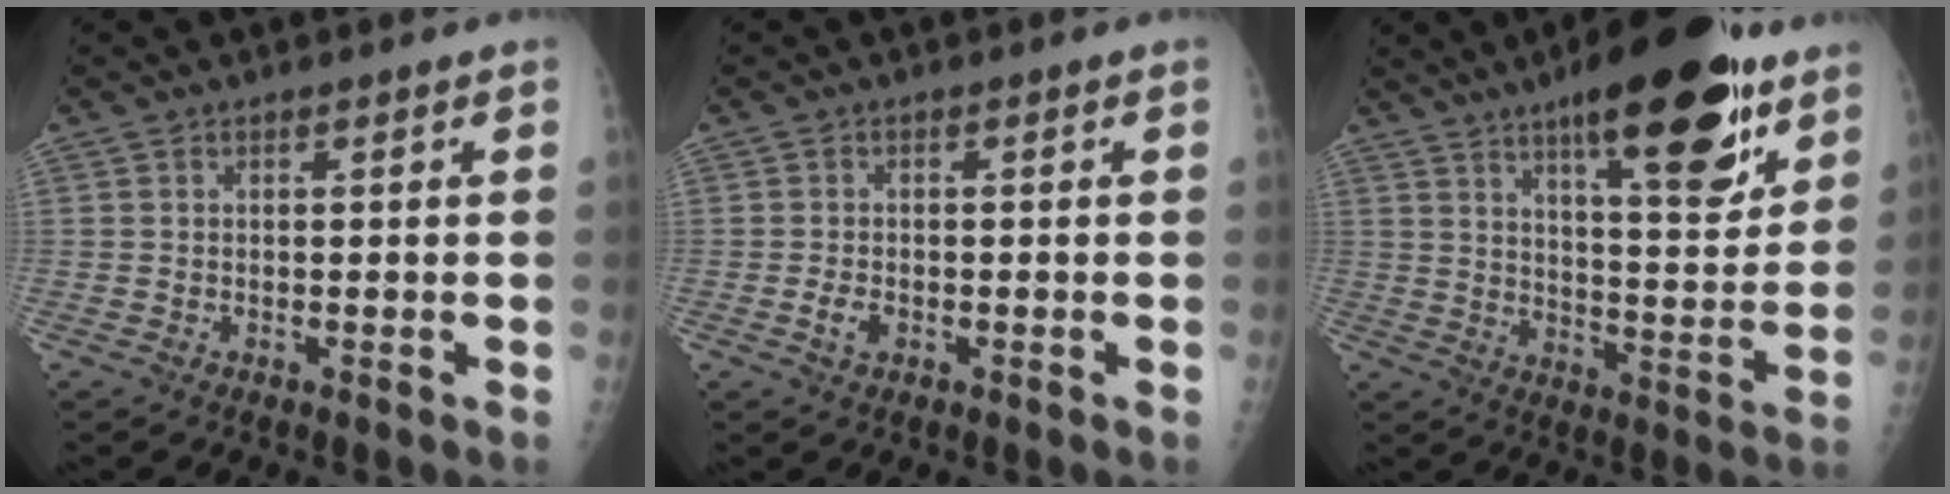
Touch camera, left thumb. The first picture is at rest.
{"total": 2.3, "force": [-0.8, 1.5, 1.5], "torque": [-0.027, 0.002, -0.014]}
{"total": 21.5, "force": [12.8, 6.5, 15.9], "torque": [-0.201, -0.063, 0.191]}